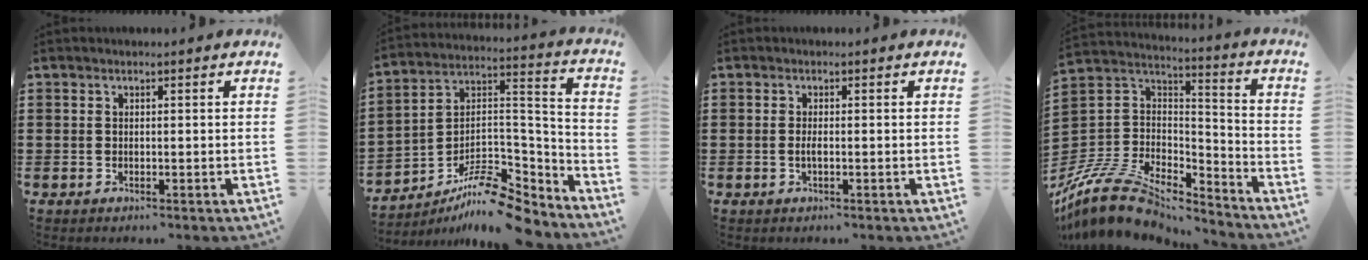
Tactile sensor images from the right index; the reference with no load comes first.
{"total": 11.0, "force": [-8.8, 3.5, 5.6], "torque": [-0.095, 0.027, -0.169]}
{"total": 1.3, "force": [-0.3, 0.3, 1.2], "torque": [-0.031, -0.002, -0.007]}
{"total": 11.0, "force": [-8.8, 4.5, 4.9], "torque": [-0.128, 0.011, -0.178]}